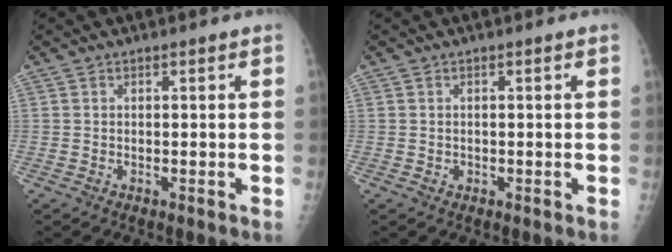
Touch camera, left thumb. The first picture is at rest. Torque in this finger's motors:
{"motor_torque": [-0.42, -0.23, 0.03, 0.01, -0.02]}